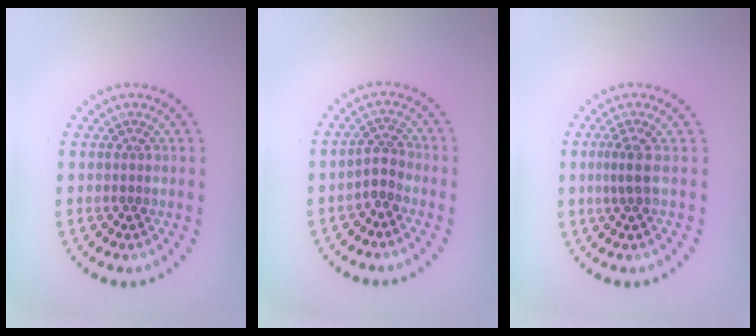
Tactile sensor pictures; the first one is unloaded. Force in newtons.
{"total": 1.7, "press": 1.2, "slide": 1.1}
{"total": 1.8, "press": 1.3, "slide": 1.3}